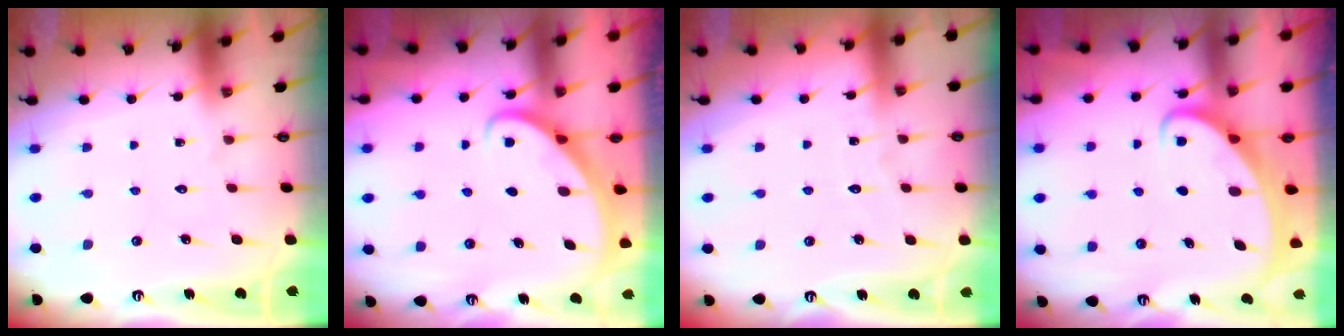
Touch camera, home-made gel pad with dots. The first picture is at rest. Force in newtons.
{"total": 2.7, "press": 2.7, "slide": 0.2}
{"total": 2.8, "press": 2.8, "slide": 0.3}
{"total": 2.6, "press": 2.6, "slide": 0.3}